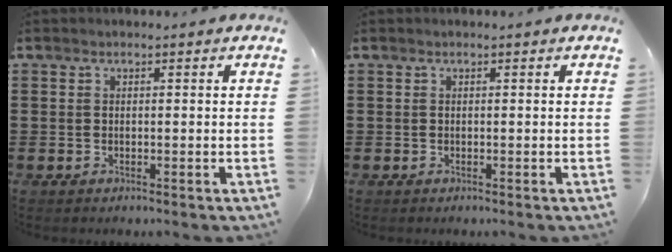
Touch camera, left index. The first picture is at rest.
{"total": 0.0}